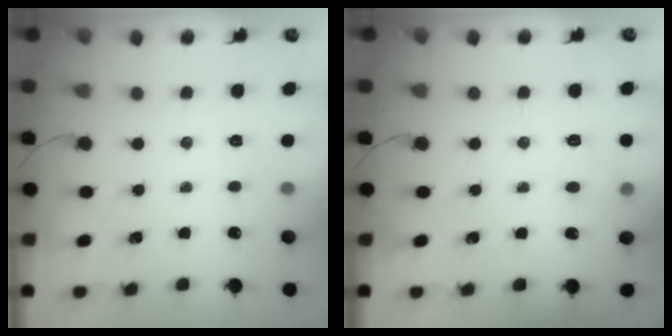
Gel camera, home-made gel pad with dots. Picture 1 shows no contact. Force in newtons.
{"total": 8.1, "press": 7.8, "slide": 2.2}